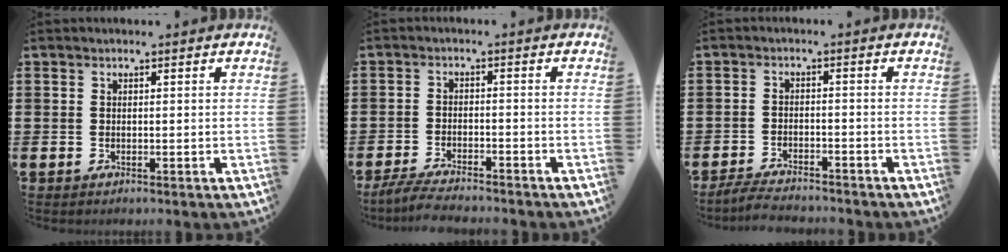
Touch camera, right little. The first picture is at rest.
{"total": 3.2, "force": [-3.1, 0.2, 0.8], "torque": [-0.021, 0.001, -0.064]}
{"total": 2.9, "force": [-2.8, 0.3, 0.4], "torque": [-0.010, 0.006, -0.059]}